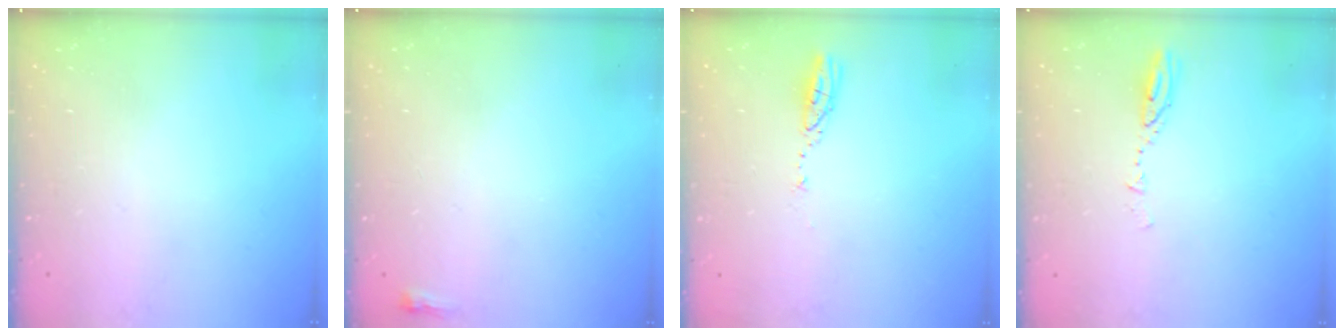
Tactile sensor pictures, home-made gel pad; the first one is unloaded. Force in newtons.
{"total": 2.2, "press": 2.2, "slide": 0.6}
{"total": 3.6, "press": 3.6, "slide": 0.2}
{"total": 3.9, "press": 3.9, "slide": 0.3}